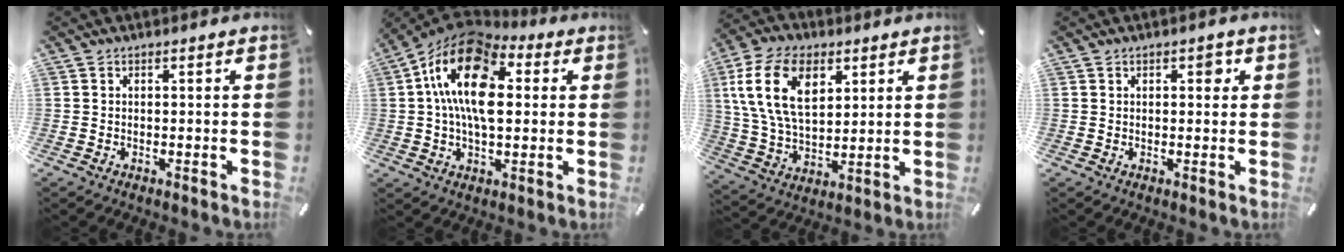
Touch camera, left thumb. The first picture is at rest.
{"total": 17.6, "force": [2.9, 10.5, 13.8], "torque": [-0.256, 0.003, 0.046]}
{"total": 16.0, "force": [6.0, 10.3, 10.7], "torque": [-0.239, 0.000, 0.107]}
{"total": 2.4, "force": [0.9, 1.3, 1.8], "torque": [-0.013, -0.002, 0.009]}